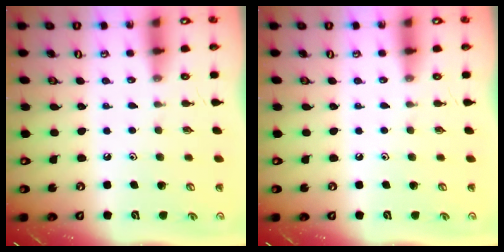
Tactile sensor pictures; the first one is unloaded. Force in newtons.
{"total": 0.0}